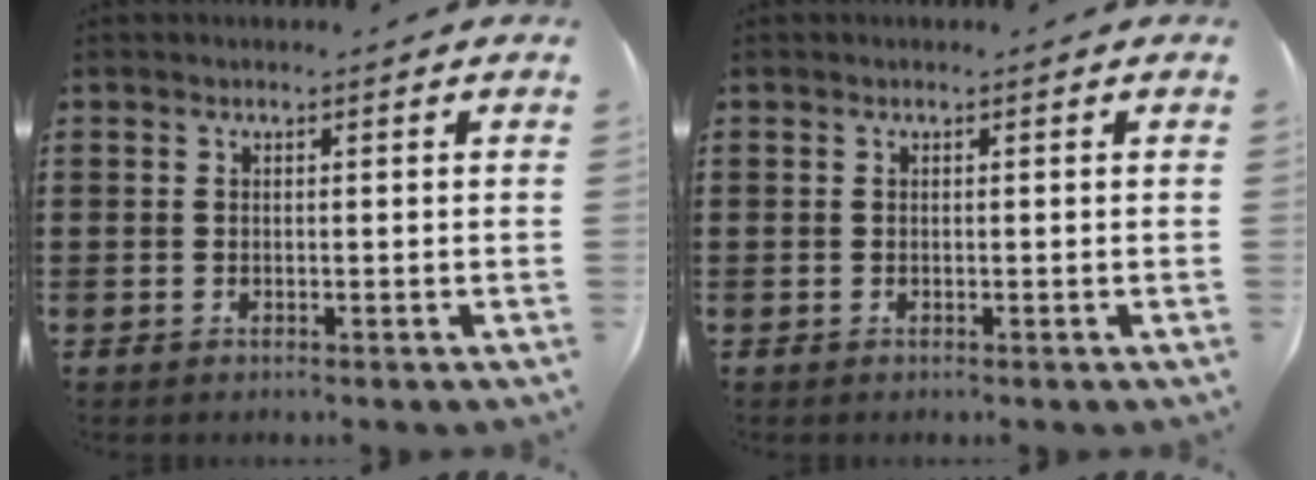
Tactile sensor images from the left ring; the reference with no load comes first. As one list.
[{"total": 0.0}]